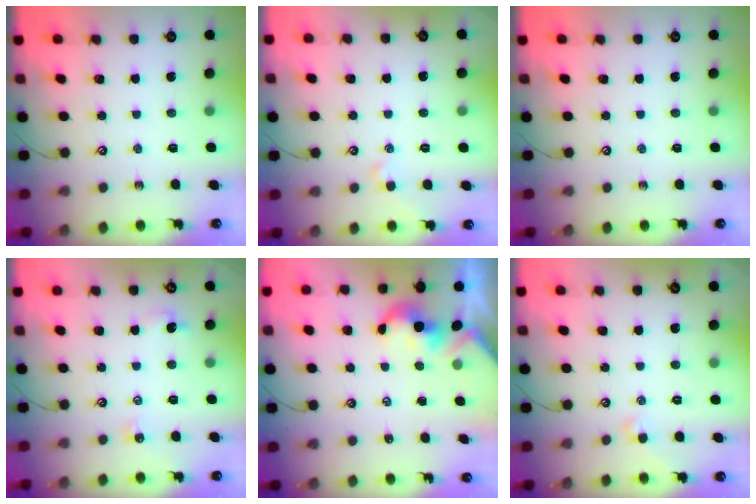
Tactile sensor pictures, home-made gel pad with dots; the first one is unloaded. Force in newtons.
{"total": 2.0, "press": 2.0, "slide": 0.4}
{"total": 0.0}
{"total": 3.2, "press": 3.2, "slide": 0.5}
{"total": 2.1, "press": 2.1, "slide": 0.3}
{"total": 0.7, "press": 0.5, "slide": 0.5}